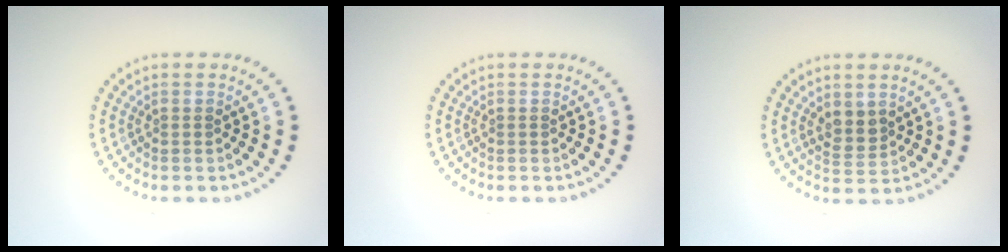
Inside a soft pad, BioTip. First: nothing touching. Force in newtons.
{"total": 0.0}
{"total": 2.0, "press": 1.8, "slide": 0.9}